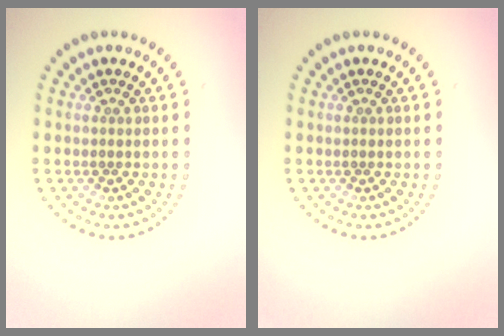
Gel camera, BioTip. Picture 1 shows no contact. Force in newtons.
{"total": 0.0}